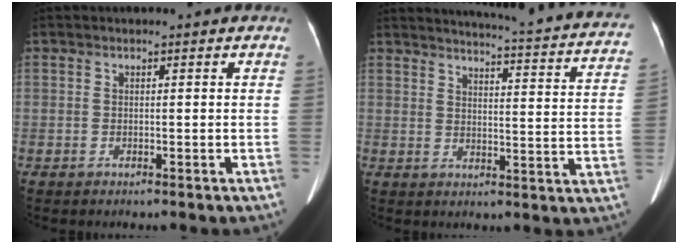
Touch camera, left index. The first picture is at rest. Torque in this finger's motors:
{"motor_torque": [-0.46, -1.06, 0.10, 0.06]}